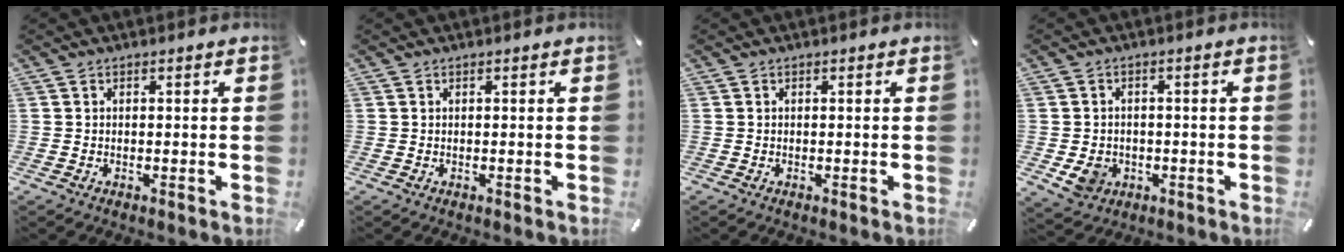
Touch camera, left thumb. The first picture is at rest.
{"total": 0.0}
{"total": 0.0}
{"total": 6.0, "force": [-1.5, 5.3, 2.4], "torque": [-0.045, 0.003, -0.028]}